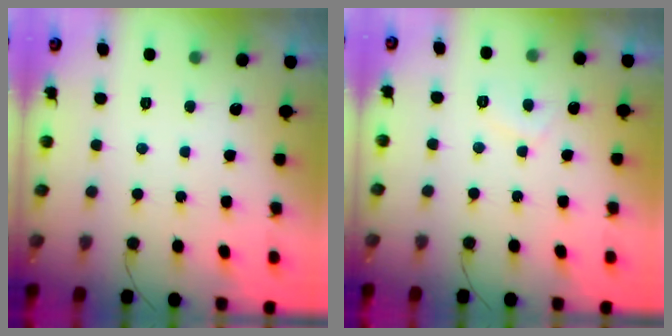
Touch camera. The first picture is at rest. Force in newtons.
{"total": 2.5, "press": 2.4, "slide": 0.7}